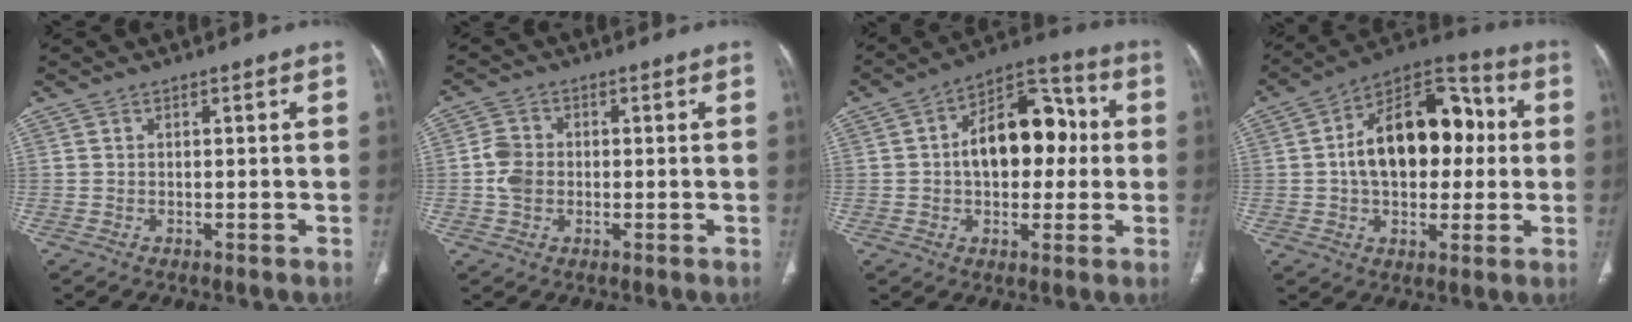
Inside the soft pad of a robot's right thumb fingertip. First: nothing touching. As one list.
[{"total": 4.6, "force": [-0.5, 3.7, 2.7], "torque": [-0.050, 0.007, -0.015]}, {"total": 15.7, "force": [1.0, 9.8, 12.2], "torque": [-0.141, 0.036, 0.006]}, {"total": 19.8, "force": [1.5, 12.2, 15.5], "torque": [-0.204, 0.036, 0.018]}]